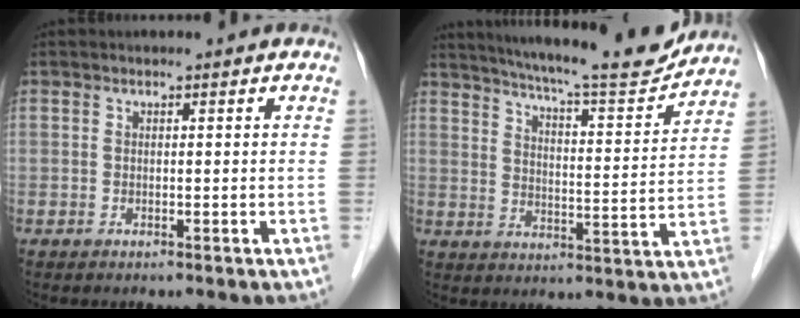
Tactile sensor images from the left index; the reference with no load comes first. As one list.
[{"total": 17.2, "force": [15.7, 0.9, 6.9], "torque": [-0.114, -0.022, 0.219]}]